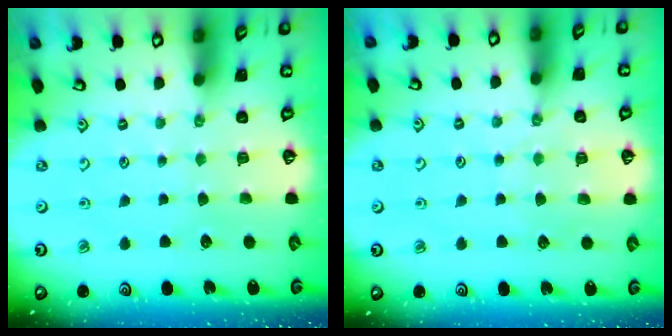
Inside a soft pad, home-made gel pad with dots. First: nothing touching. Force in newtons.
{"total": 5.7, "press": 5.6, "slide": 0.8}